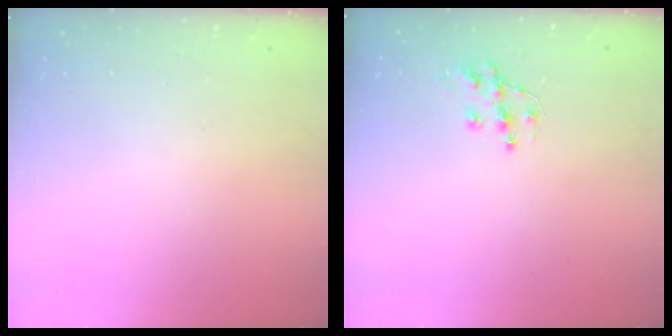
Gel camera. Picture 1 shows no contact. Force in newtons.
{"total": 8.8, "press": 8.8, "slide": 0.6}